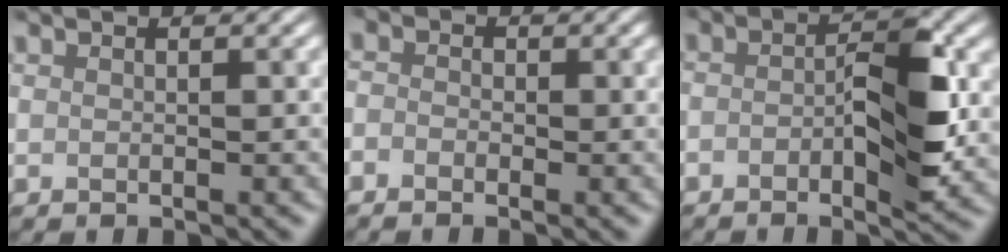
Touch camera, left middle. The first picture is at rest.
{"total": 2.2, "force": [-1.9, -0.5, -1.0], "torque": [-0.008, -0.001, -0.011]}
{"total": 3.5, "force": [-1.4, -0.2, 3.2], "torque": [-0.083, 0.000, -0.003]}